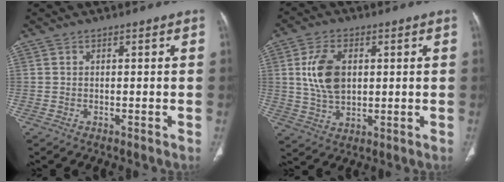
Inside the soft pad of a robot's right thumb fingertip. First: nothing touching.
{"total": 9.6, "force": [1.8, 6.0, 7.3], "torque": [-0.133, -0.005, 0.041]}